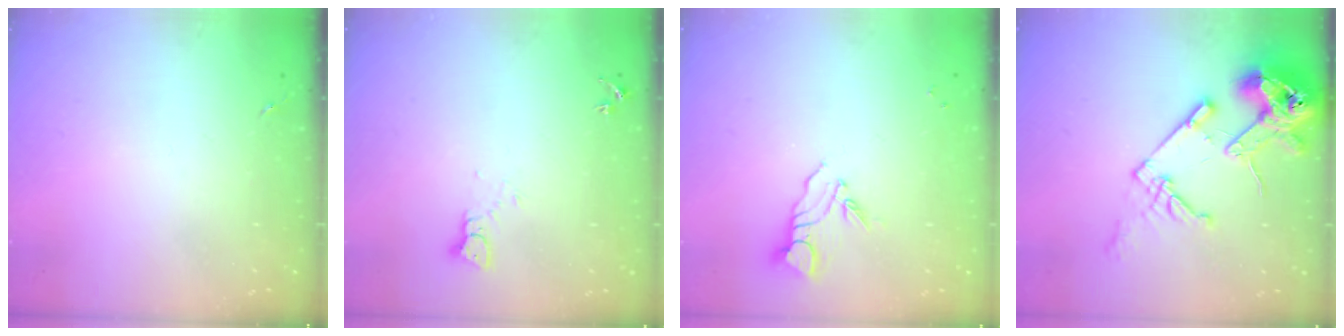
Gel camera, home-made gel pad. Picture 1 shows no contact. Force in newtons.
{"total": 3.2, "press": 3.2, "slide": 0.4}
{"total": 6.1, "press": 6.1, "slide": 0.5}
{"total": 18.6, "press": 18.4, "slide": 2.2}